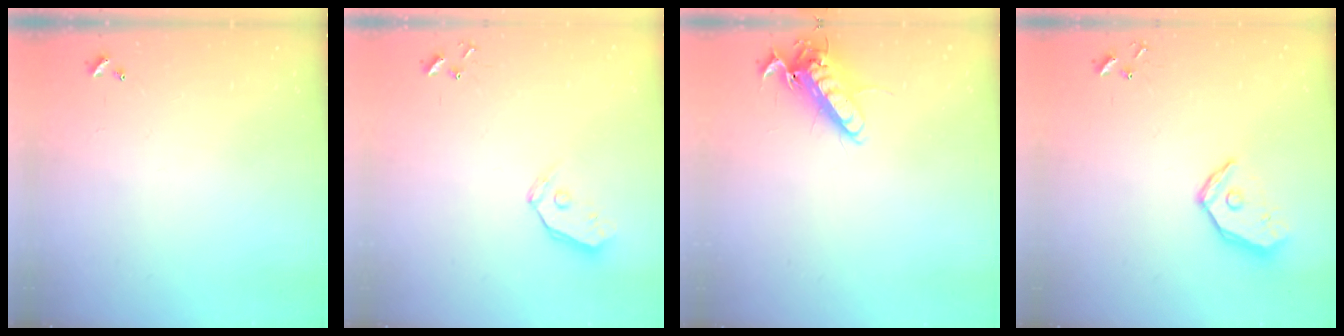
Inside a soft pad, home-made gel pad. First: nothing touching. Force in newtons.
{"total": 6.9, "press": 6.9, "slide": 0.7}
{"total": 12.8, "press": 12.7, "slide": 1.8}
{"total": 12.3, "press": 12.1, "slide": 1.9}